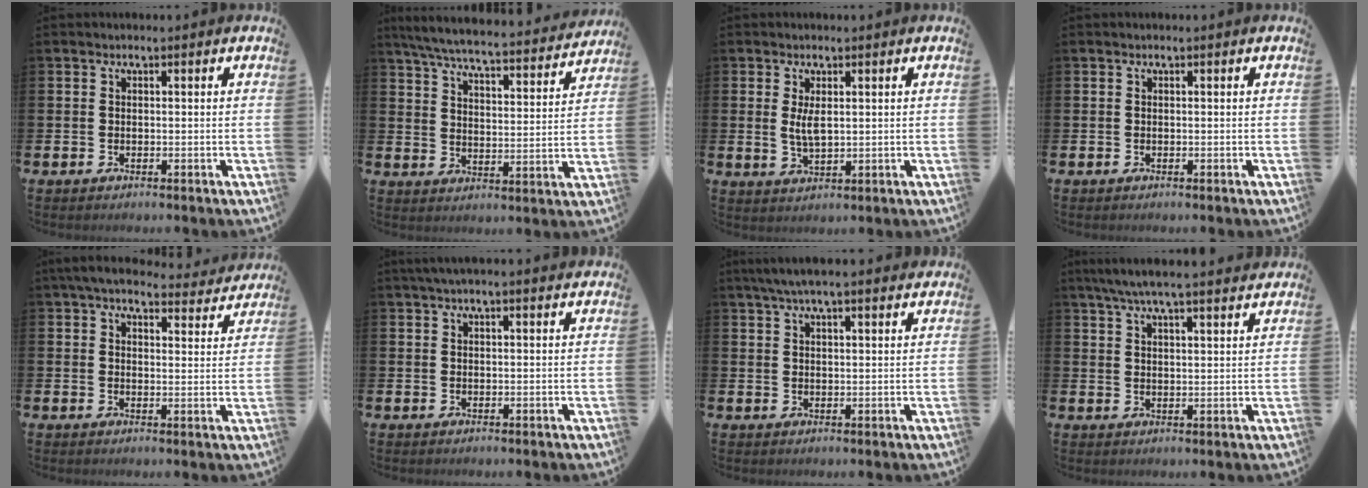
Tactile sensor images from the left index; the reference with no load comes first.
{"total": 6.7, "force": [6.1, 0.6, 2.6], "torque": [-0.073, -0.045, 0.103]}
{"total": 3.1, "force": [1.1, 1.2, 2.7], "torque": [-0.046, 0.001, 0.016]}
{"total": 0.0}
{"total": 5.5, "force": [5.0, 1.4, 1.8], "torque": [-0.042, -0.027, 0.087]}
{"total": 2.3, "force": [1.9, 0.2, 1.2], "torque": [-0.028, 0.002, 0.034]}
{"total": 4.8, "force": [4.2, 0.6, 2.4], "torque": [-0.056, -0.004, 0.075]}
{"total": 6.0, "force": [5.6, 0.2, 2.2], "torque": [-0.058, -0.020, 0.100]}